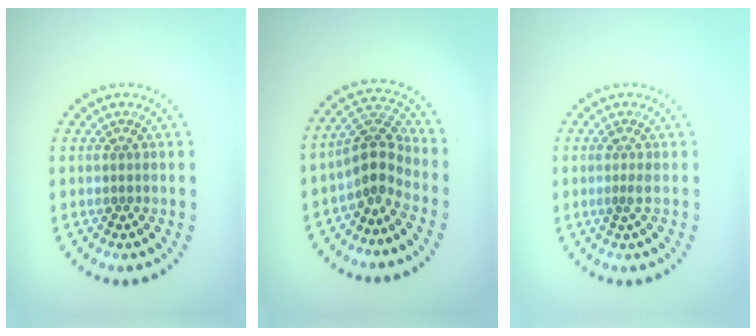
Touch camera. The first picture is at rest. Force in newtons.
{"total": 3.5, "press": 2.9, "slide": 2.0}
{"total": 1.0, "press": 0.8, "slide": 0.6}